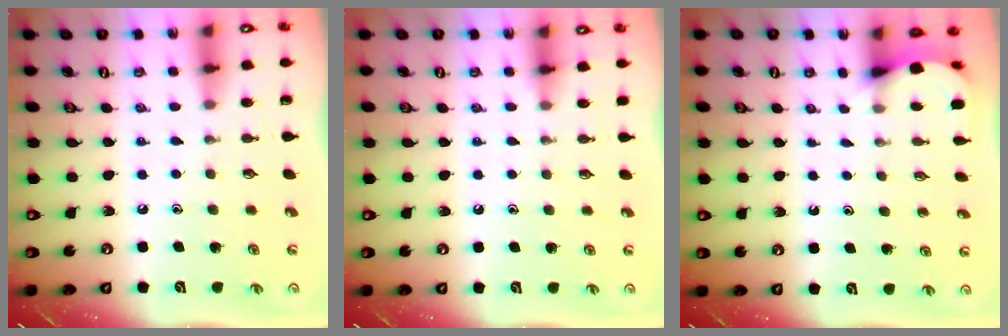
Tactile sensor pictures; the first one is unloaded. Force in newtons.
{"total": 3.0, "press": 2.9, "slide": 0.5}
{"total": 2.9, "press": 2.9, "slide": 0.3}